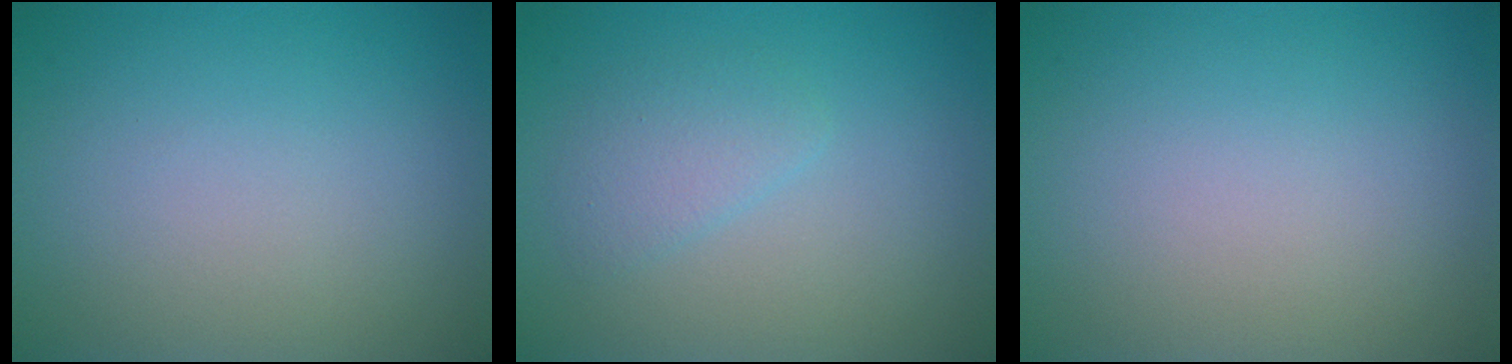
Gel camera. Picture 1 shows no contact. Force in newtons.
{"total": 1.8, "press": 1.8, "slide": 0.1}
{"total": 0.0}